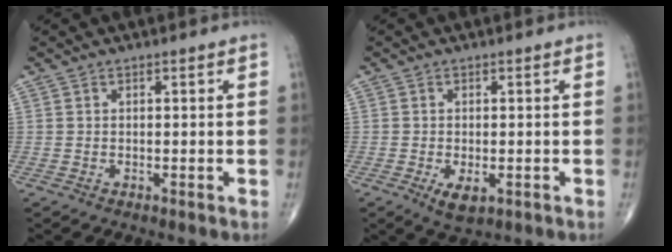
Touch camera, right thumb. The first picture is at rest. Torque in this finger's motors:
{"motor_torque": [0.12, 0.06, 0.09, 0.27, 0.12]}